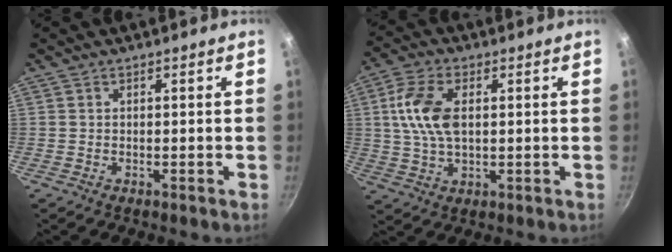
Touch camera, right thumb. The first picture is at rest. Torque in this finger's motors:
{"motor_torque": [1.33, 1.42, 1.36, 0.08, 0.46]}